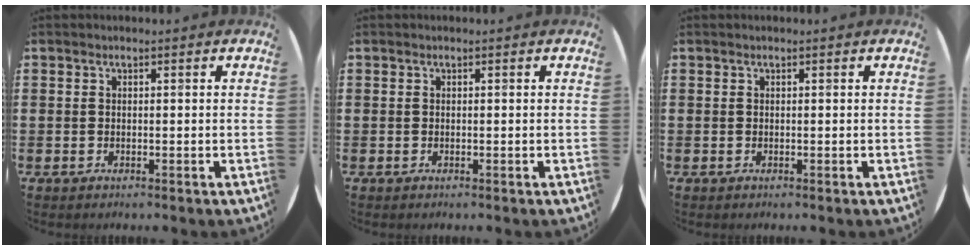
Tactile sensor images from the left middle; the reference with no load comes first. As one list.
[{"total": 0.0}, {"total": 0.0}]